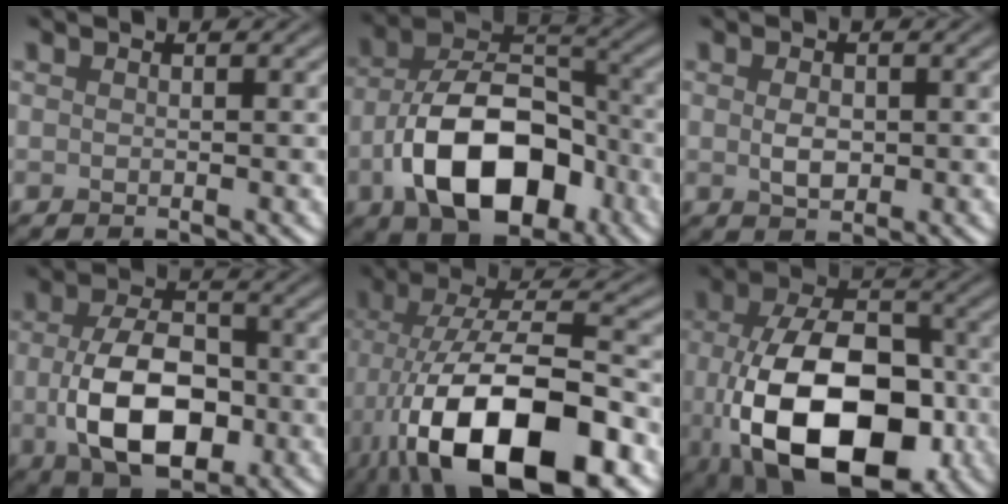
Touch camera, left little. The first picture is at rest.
{"total": 11.5, "force": [-4.4, 6.7, 8.3], "torque": [-0.153, -0.003, -0.080]}
{"total": 2.1, "force": [-0.1, 1.3, 1.6], "torque": [-0.031, 0.000, -0.001]}
{"total": 9.1, "force": [-1.6, 5.4, 7.2], "torque": [-0.142, -0.012, -0.024]}
{"total": 15.8, "force": [-6.7, 6.3, 12.8], "torque": [-0.216, -0.009, -0.120]}
{"total": 14.7, "force": [-3.8, 8.6, 11.3], "torque": [-0.201, -0.030, -0.062]}